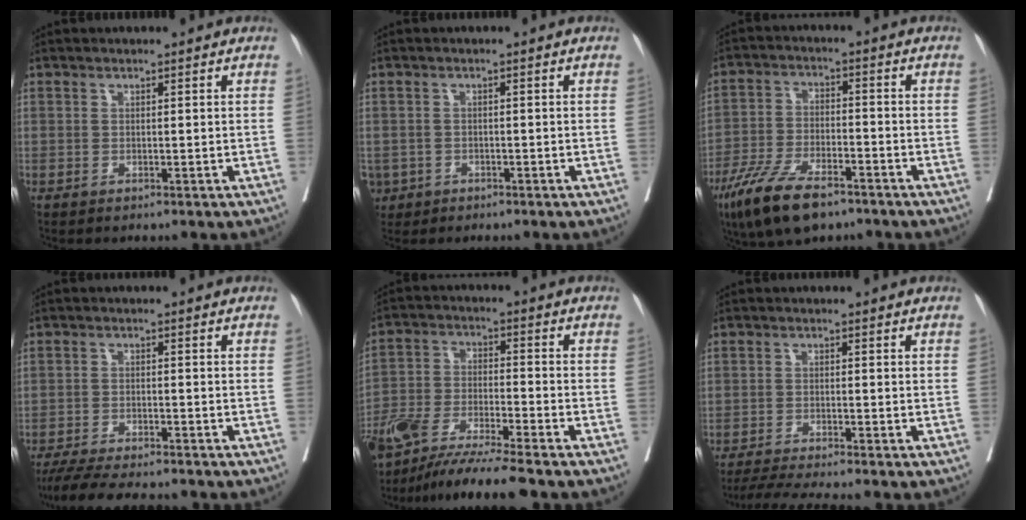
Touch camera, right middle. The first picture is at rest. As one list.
[{"total": 4.9, "force": [-2.7, 4.1, 1.0], "torque": [-0.031, 0.002, -0.042]}, {"total": 11.6, "force": [-8.0, 3.6, 7.6], "torque": [-0.152, -0.020, -0.145]}, {"total": 11.2, "force": [-9.9, 1.4, 5.0], "torque": [-0.076, -0.018, -0.150]}, {"total": 11.4, "force": [-9.5, -0.3, 6.2], "torque": [-0.114, -0.029, -0.171]}, {"total": 5.8, "force": [-5.1, -1.2, 2.4], "torque": [-0.040, -0.021, -0.088]}]